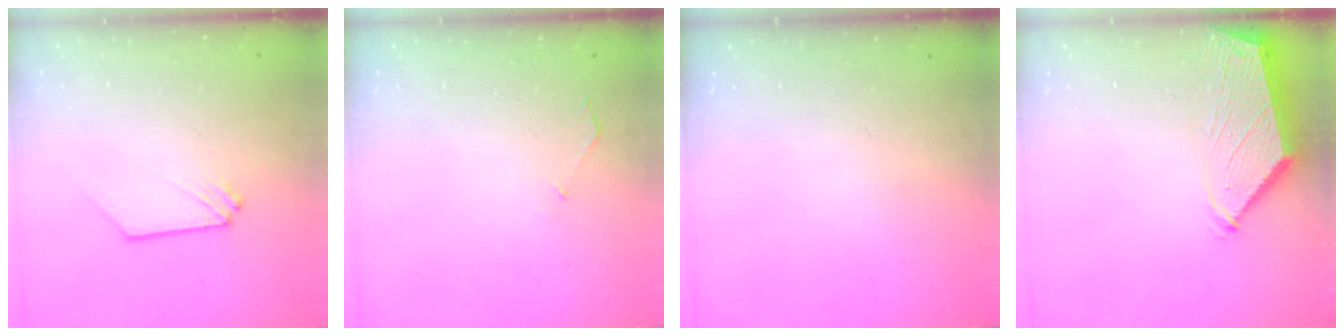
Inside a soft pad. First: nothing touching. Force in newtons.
{"total": 3.9, "press": 3.9, "slide": 0.5}
{"total": 0.0}
{"total": 3.2, "press": 3.2, "slide": 0.4}